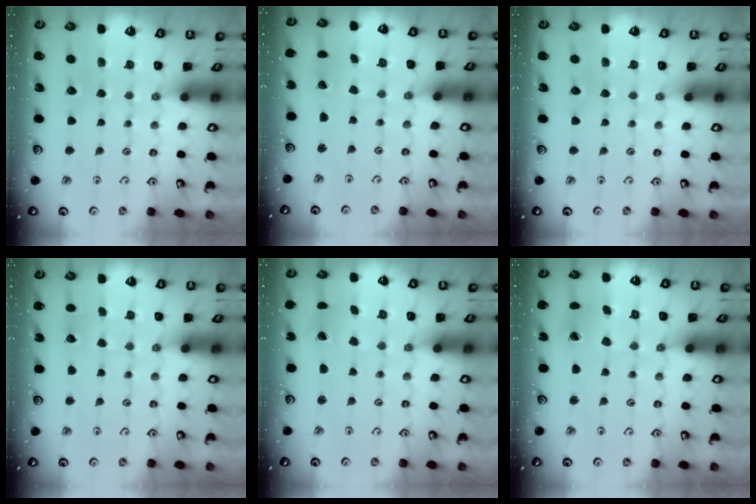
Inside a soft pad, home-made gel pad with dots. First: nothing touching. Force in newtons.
{"total": 1.2, "press": 1.2, "slide": 0.0}
{"total": 0.0}
{"total": 1.7, "press": 1.7, "slide": 0.1}
{"total": 1.4, "press": 1.4, "slide": 0.3}
{"total": 3.0, "press": 3.0, "slide": 0.2}